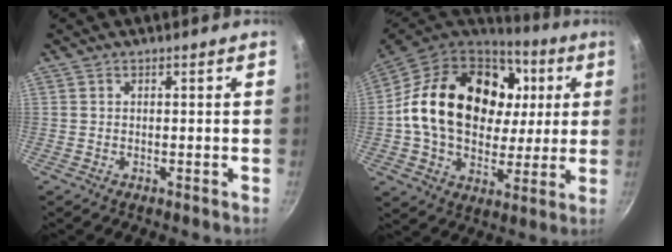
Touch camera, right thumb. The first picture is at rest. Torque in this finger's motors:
{"motor_torque": [2.11, 2.90, 1.18, -0.79, 0.52]}